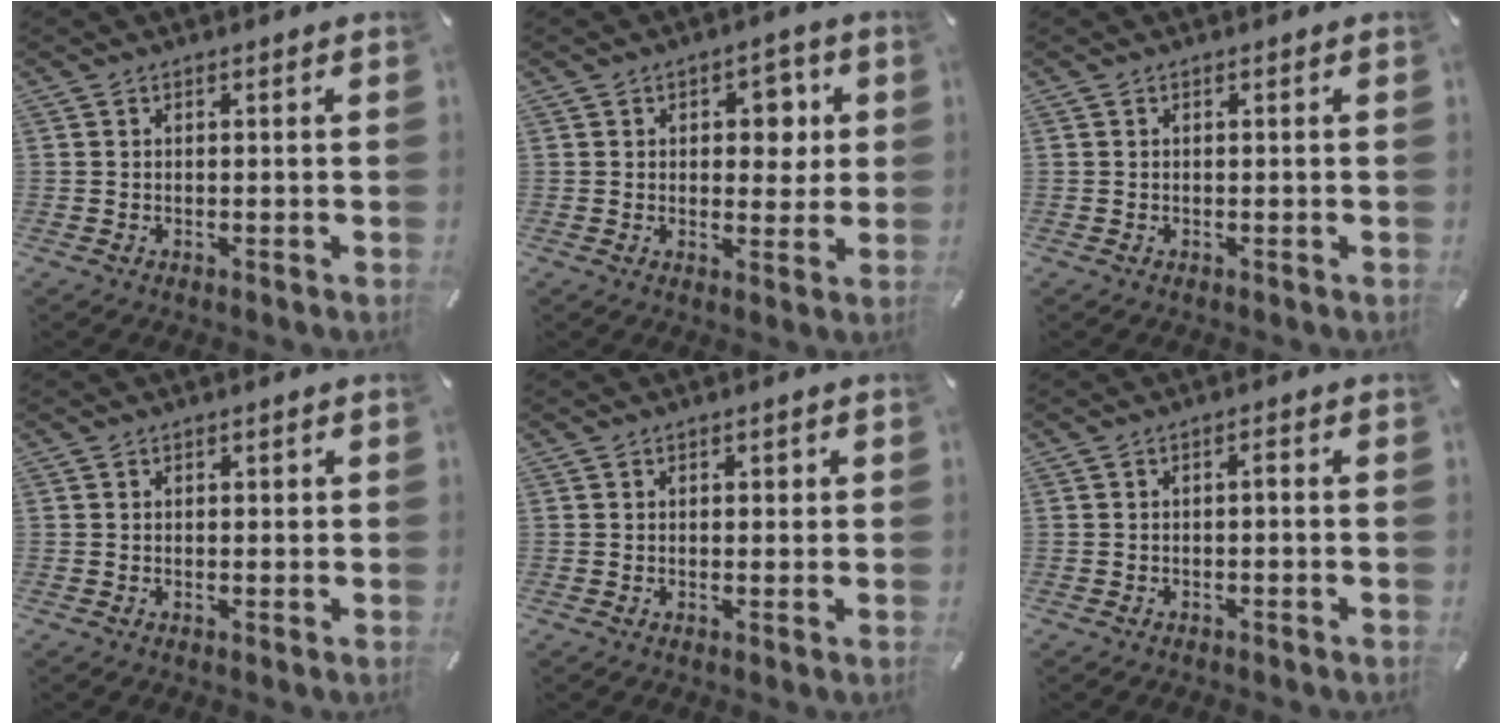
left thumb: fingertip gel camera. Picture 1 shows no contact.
{"total": 7.0, "force": [1.9, 4.8, 4.7], "torque": [-0.047, -0.006, 0.021]}
{"total": 0.0}
{"total": 0.6, "force": [0.2, 0.5, 0.3], "torque": [-0.006, 0.002, 0.003]}
{"total": 1.1, "force": [0.2, 0.9, 0.6], "torque": [-0.003, 0.002, 0.001]}
{"total": 1.4, "force": [-0.3, 0.5, 1.3], "torque": [-0.027, 0.006, -0.009]}